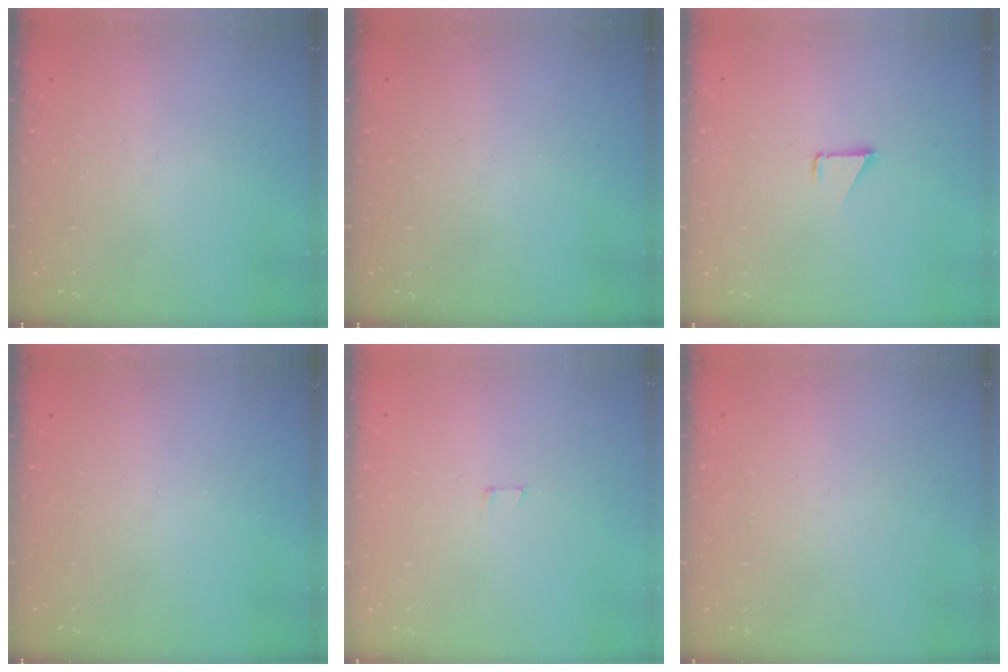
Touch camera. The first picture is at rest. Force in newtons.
{"total": 0.0}
{"total": 1.1, "press": 1.1, "slide": 0.1}
{"total": 0.0}
{"total": 2.9, "press": 2.9, "slide": 0.2}
{"total": 0.9, "press": 0.9, "slide": 0.0}